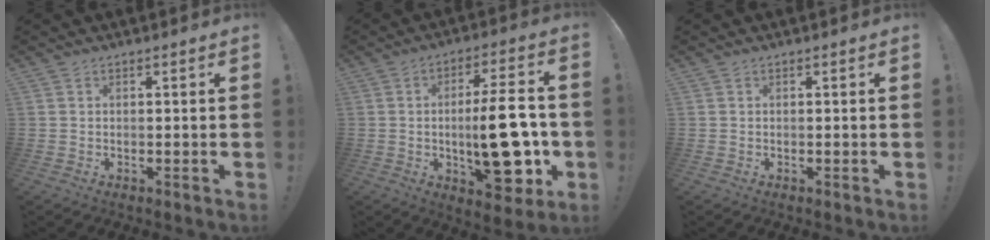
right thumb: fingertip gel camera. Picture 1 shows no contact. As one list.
[{"total": 20.2, "force": [-2.6, 7.2, 18.7], "torque": [-0.275, -0.003, -0.038]}, {"total": 0.0}]